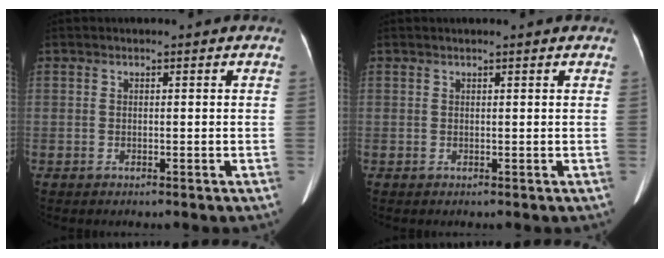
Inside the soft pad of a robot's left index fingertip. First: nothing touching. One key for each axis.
{"total": 1.9, "fx": 1.7, "fy": 0.2, "fz": 0.9, "tx": -0.011, "ty": 0.023, "tz": 0.019}